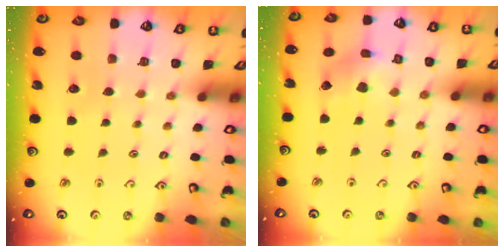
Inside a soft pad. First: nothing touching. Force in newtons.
{"total": 5.8, "press": 5.8, "slide": 0.6}